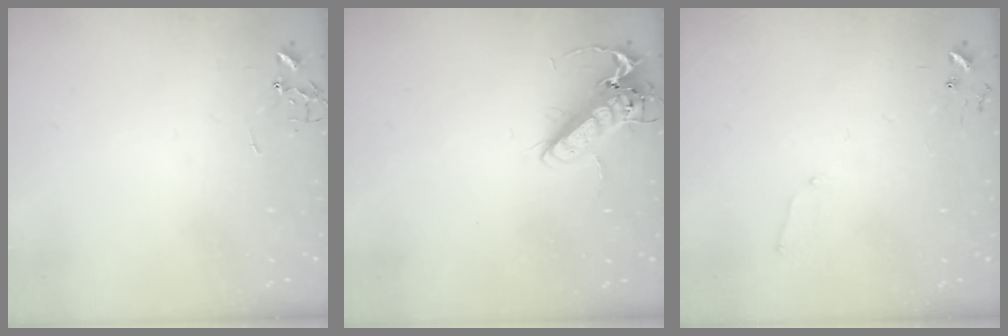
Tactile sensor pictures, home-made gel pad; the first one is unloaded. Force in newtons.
{"total": 13.5, "press": 13.2, "slide": 2.7}
{"total": 5.1, "press": 5.0, "slide": 0.6}